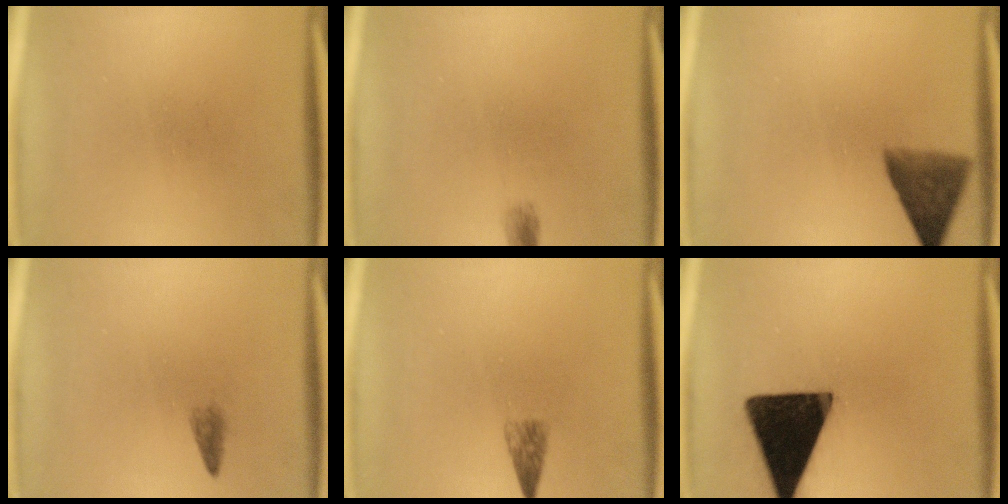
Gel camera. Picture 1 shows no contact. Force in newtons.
{"total": 1.4}
{"total": 6.8}
{"total": 1.1}
{"total": 2.0}
{"total": 19.2}